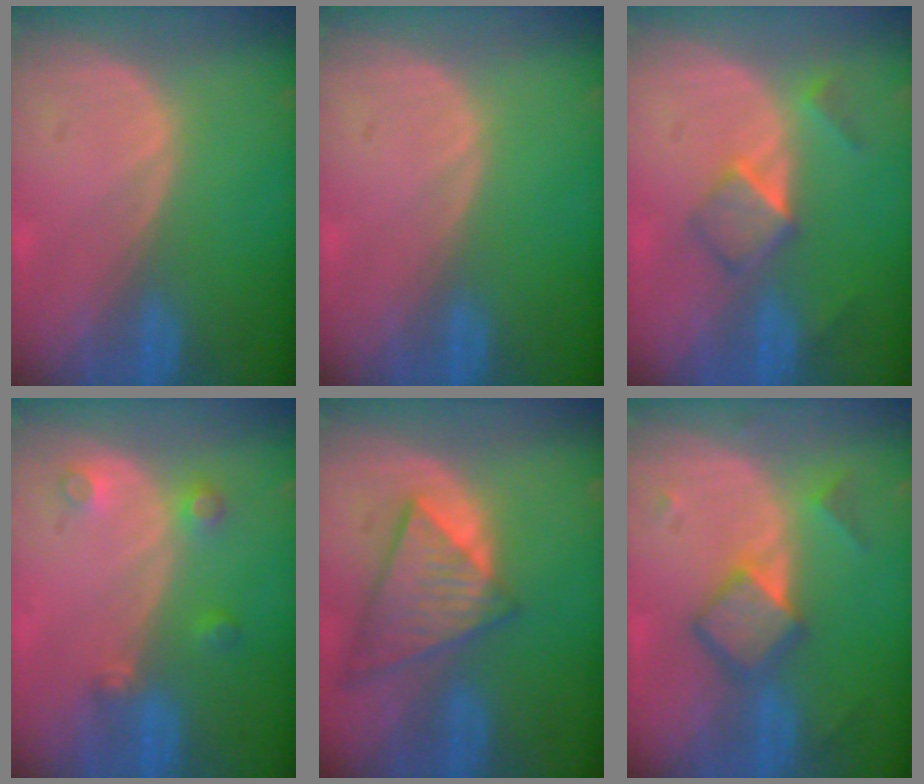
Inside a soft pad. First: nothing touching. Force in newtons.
{"total": 0.0}
{"total": 5.2, "press": 4.5, "slide": 2.6}
{"total": 3.4, "press": 3.0, "slide": 1.5}
{"total": 8.9, "press": 7.6, "slide": 4.5}
{"total": 5.8, "press": 5.8, "slide": 0.1}